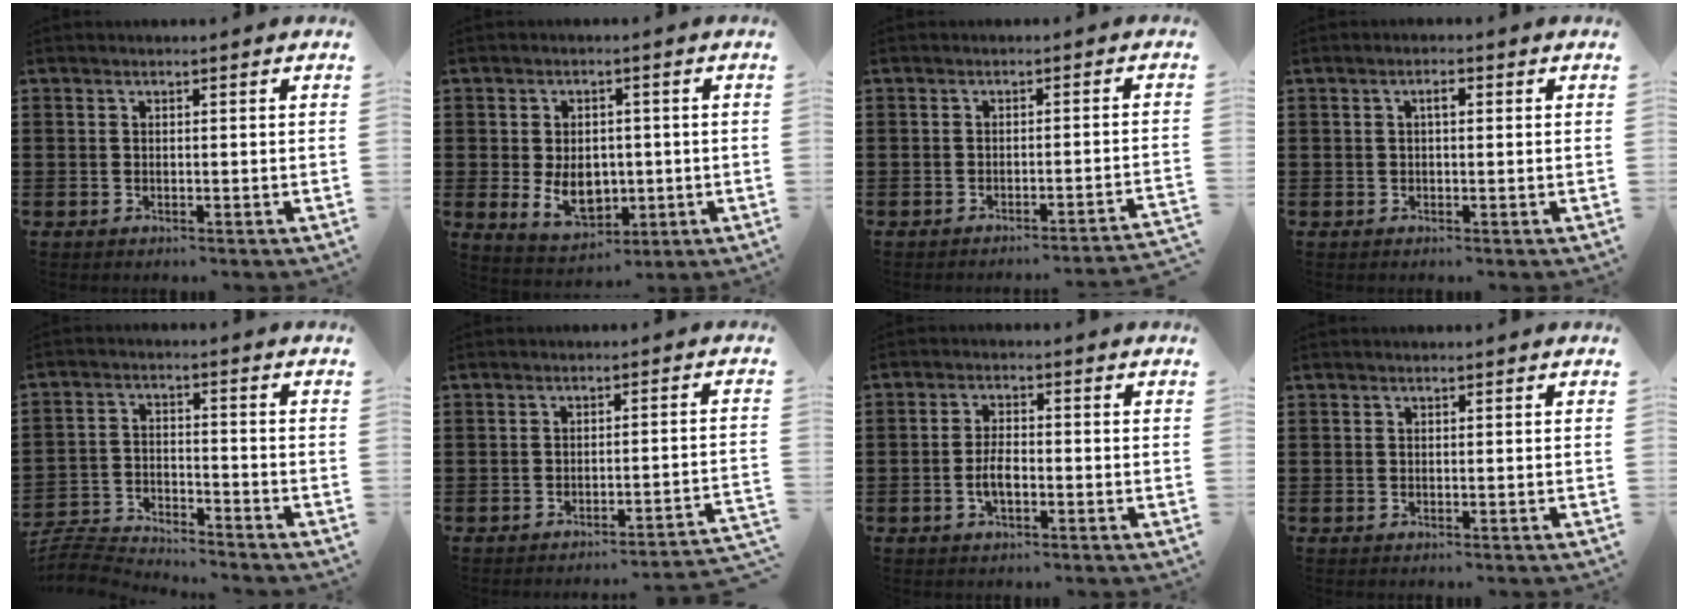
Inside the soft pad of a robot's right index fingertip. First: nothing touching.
{"total": 6.6, "force": [-0.8, 4.6, 4.7], "torque": [-0.072, -0.003, -0.019]}
{"total": 2.0, "force": [-1.8, -0.4, 0.9], "torque": [-0.015, -0.004, -0.037]}
{"total": 1.6, "force": [0.4, 0.6, 1.4], "torque": [-0.028, 0.007, 0.006]}
{"total": 5.4, "force": [-5.4, 0.6, 0.6], "torque": [-0.031, 0.000, -0.114]}
{"total": 2.8, "force": [-2.5, -0.6, 1.1], "torque": [-0.022, -0.010, -0.055]}
{"total": 3.6, "force": [-1.0, 1.6, 3.1], "torque": [-0.070, 0.000, -0.022]}
{"total": 0.0}